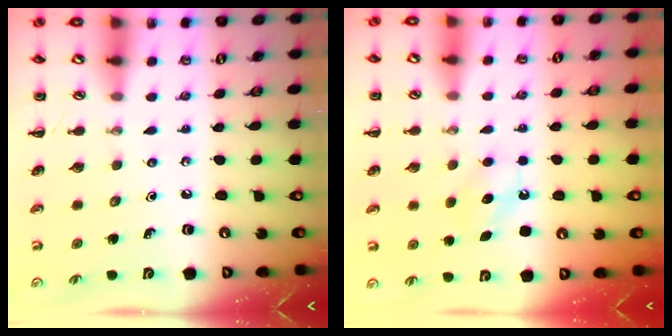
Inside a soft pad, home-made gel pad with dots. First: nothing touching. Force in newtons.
{"total": 6.7, "press": 6.5, "slide": 1.6}